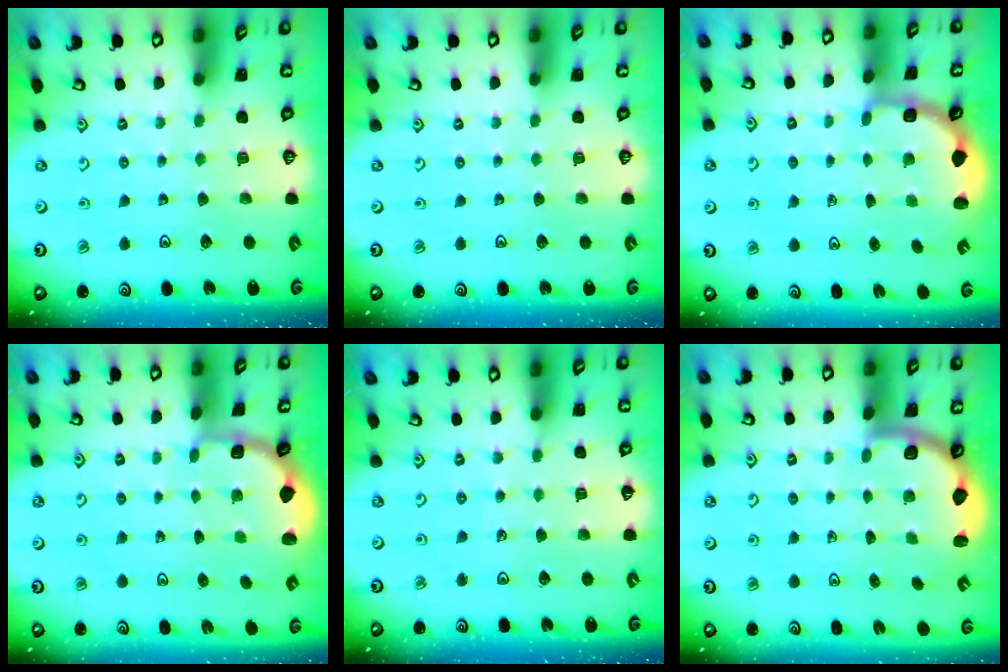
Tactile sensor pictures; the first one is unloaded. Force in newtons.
{"total": 0.0}
{"total": 2.7, "press": 2.3, "slide": 1.4}
{"total": 1.8, "press": 1.7, "slide": 0.7}
{"total": 4.5, "press": 4.5, "slide": 0.7}
{"total": 2.6, "press": 2.5, "slide": 0.7}